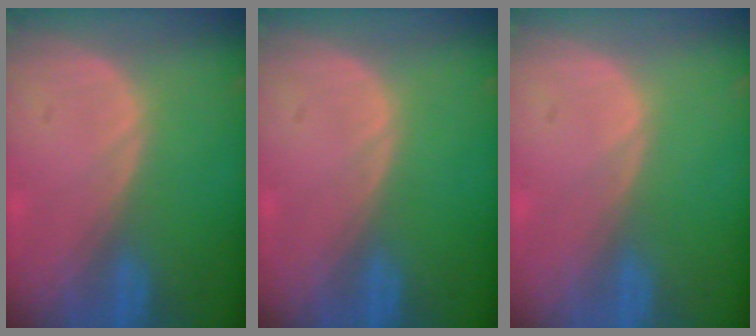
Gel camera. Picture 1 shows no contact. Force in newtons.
{"total": 0.0}
{"total": 0.0}